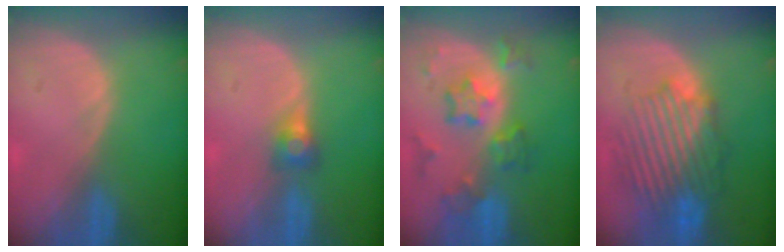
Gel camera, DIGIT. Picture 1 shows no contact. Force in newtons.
{"total": 2.7, "press": 2.5, "slide": 0.9}
{"total": 8.2, "press": 7.2, "slide": 4.0}
{"total": 9.6, "press": 9.4, "slide": 2.2}